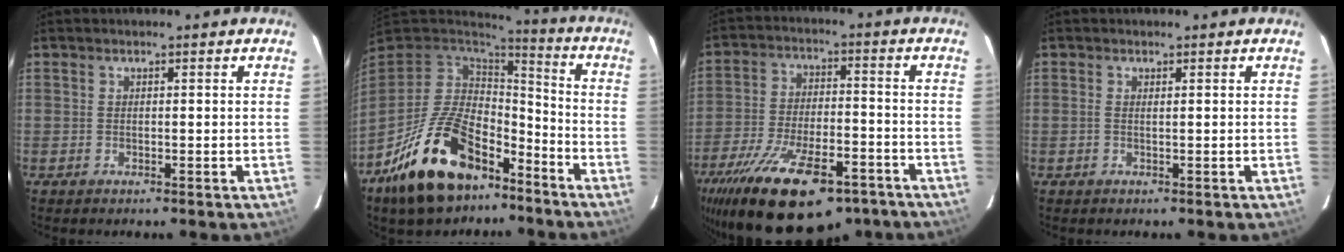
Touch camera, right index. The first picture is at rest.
{"total": 21.3, "force": [-12.5, 11.3, 13.0], "torque": [-0.261, -0.002, -0.199]}
{"total": 24.3, "force": [-16.5, 9.4, 15.2], "torque": [-0.294, -0.041, -0.249]}
{"total": 0.5, "force": [0.1, -0.1, 0.5], "torque": [-0.013, 0.000, 0.000]}